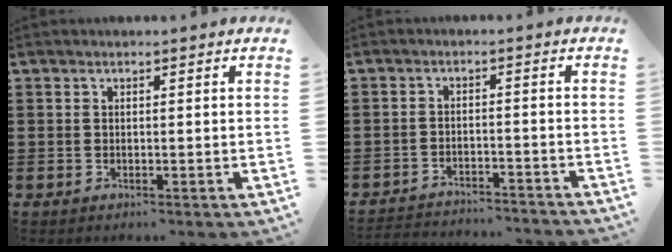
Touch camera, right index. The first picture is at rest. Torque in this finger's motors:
{"motor_torque": [-2.14, 0.00, -1.05, -0.18]}